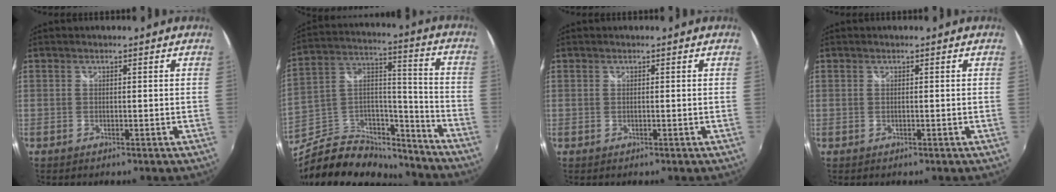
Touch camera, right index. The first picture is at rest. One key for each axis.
{"total": 21.9, "fx": -17.5, "fy": 9.7, "fz": 8.9, "tx": -0.176, "ty": 0.049, "tz": -0.270}
{"total": 0.0}
{"total": 0.0}